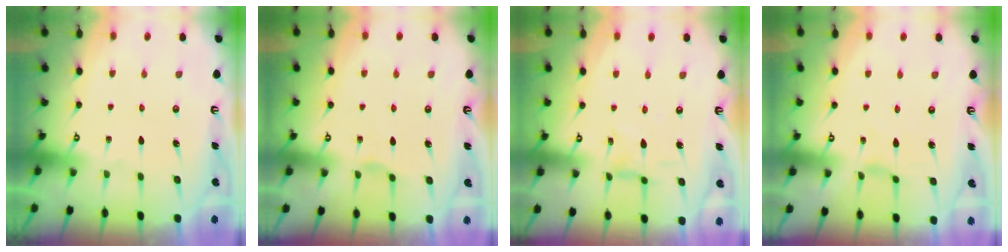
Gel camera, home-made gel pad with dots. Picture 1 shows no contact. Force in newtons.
{"total": 0.8, "press": 0.7, "slide": 0.3}
{"total": 1.2, "press": 1.2, "slide": 0.2}
{"total": 0.8, "press": 0.8, "slide": 0.2}